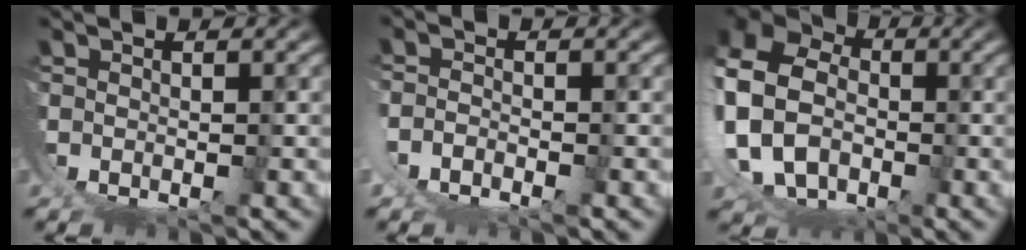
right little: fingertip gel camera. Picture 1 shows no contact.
{"total": 1.3, "force": [-0.8, 0.2, 1.0], "torque": [-0.023, -0.004, -0.017]}
{"total": 13.4, "force": [1.3, 11.0, 7.6], "torque": [-0.165, -0.018, 0.011]}